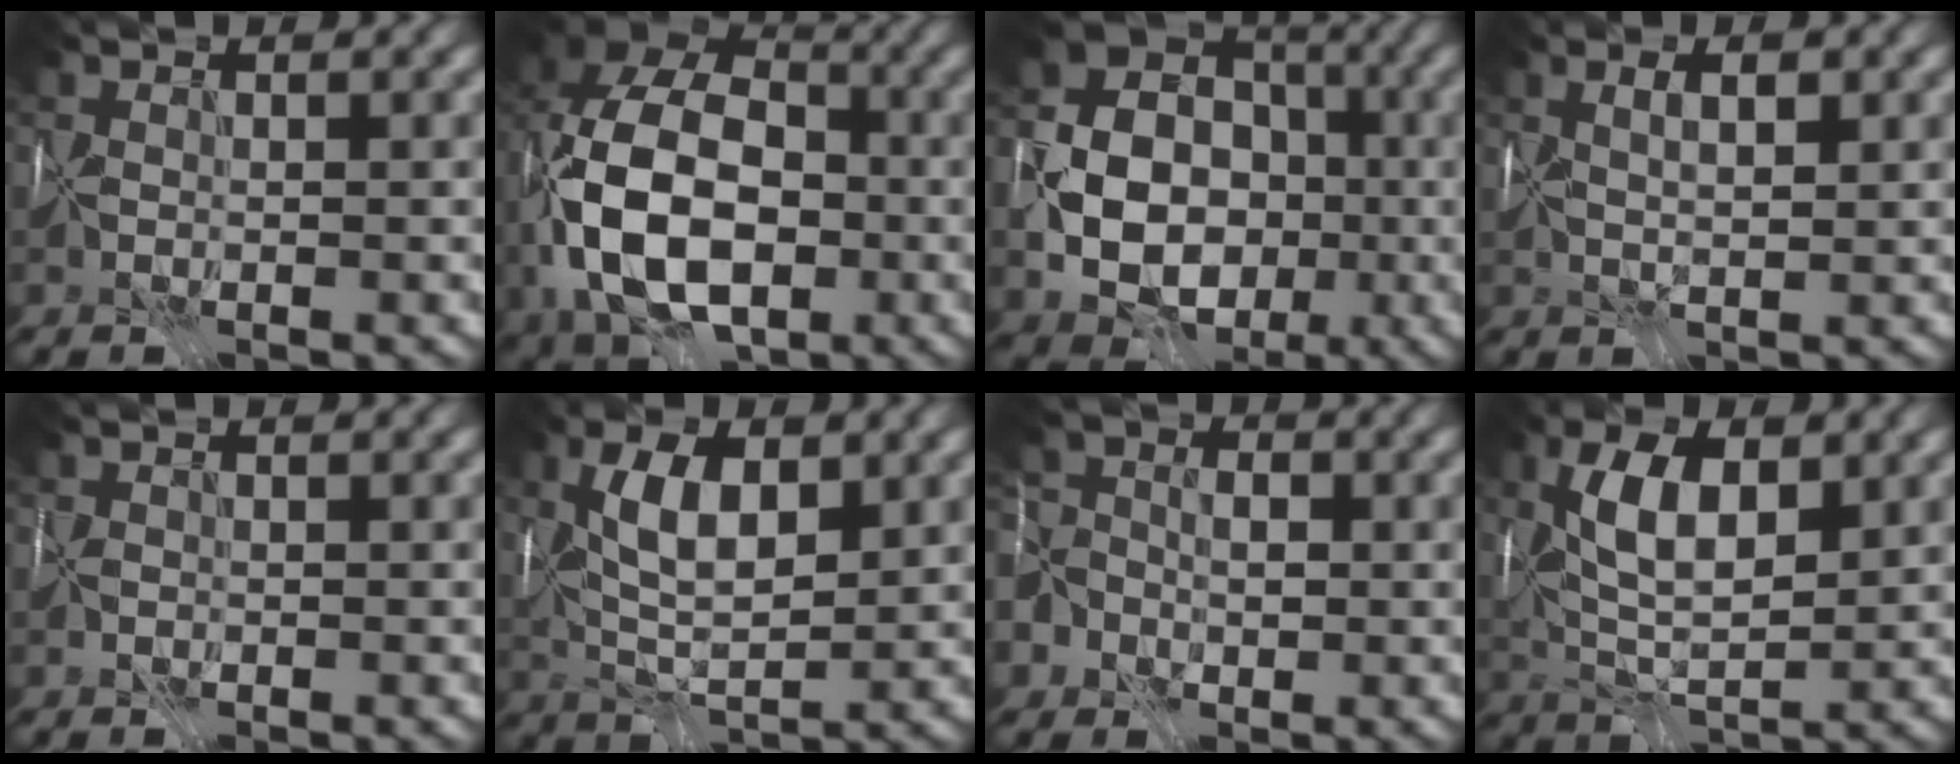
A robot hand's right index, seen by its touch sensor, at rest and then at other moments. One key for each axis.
{"total": 16.2, "fx": -2.5, "fy": 11.3, "fz": 11.3, "tx": -0.242, "ty": -0.022, "tz": -0.052}
{"total": 13.5, "fx": -2.3, "fy": 11.2, "fz": 7.1, "tx": -0.122, "ty": -0.029, "tz": -0.051}
{"total": 2.5, "fx": 1.0, "fy": 0.6, "fz": 2.2, "tx": -0.030, "ty": 0.001, "tz": 0.017}
{"total": 0.7, "fx": -0.3, "fy": 0.7, "fz": 0.1, "tx": 0.002, "ty": -0.004, "tz": -0.007}
{"total": 6.3, "fx": 1.9, "fy": 2.8, "fz": 5.3, "tx": -0.105, "ty": 0.008, "tz": 0.034}
{"total": 7.9, "fx": -2.1, "fy": 6.7, "fz": 3.8, "tx": -0.080, "ty": 0.006, "tz": -0.078}
{"total": 7.2, "fx": 2.2, "fy": 3.3, "fz": 6.1, "tx": -0.120, "ty": 0.011, "tz": 0.035}